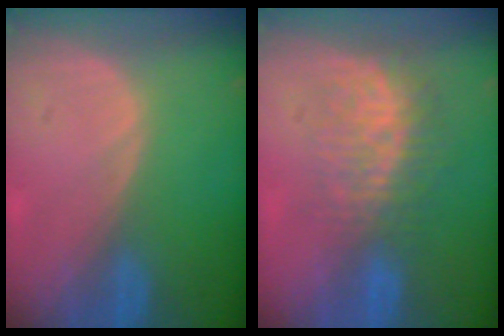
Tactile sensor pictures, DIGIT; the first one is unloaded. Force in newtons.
{"total": 8.8, "press": 7.4, "slide": 4.7}